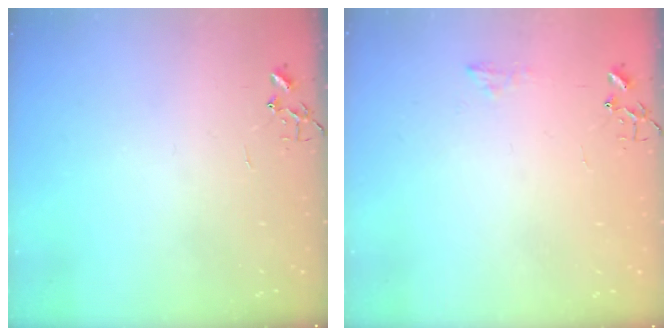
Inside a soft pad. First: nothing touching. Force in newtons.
{"total": 6.9, "press": 6.8, "slide": 0.7}